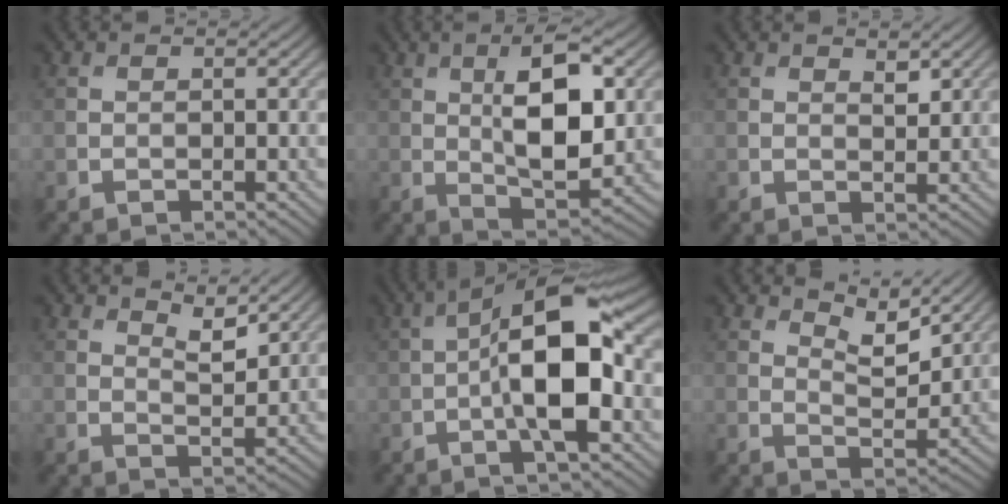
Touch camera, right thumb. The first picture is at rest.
{"total": 10.2, "force": [1.8, 4.0, 9.2], "torque": [-0.158, 0.001, 0.031]}
{"total": 1.6, "force": [1.2, 0.5, 1.0], "torque": [-0.019, -0.005, 0.022]}
{"total": 3.4, "force": [2.6, 0.8, 2.1], "torque": [-0.042, -0.009, 0.047]}
{"total": 12.0, "force": [-1.4, 4.2, 11.2], "torque": [-0.188, 0.017, -0.034]}
{"total": 5.4, "force": [4.0, 1.6, 3.1], "torque": [-0.063, -0.009, 0.071]}